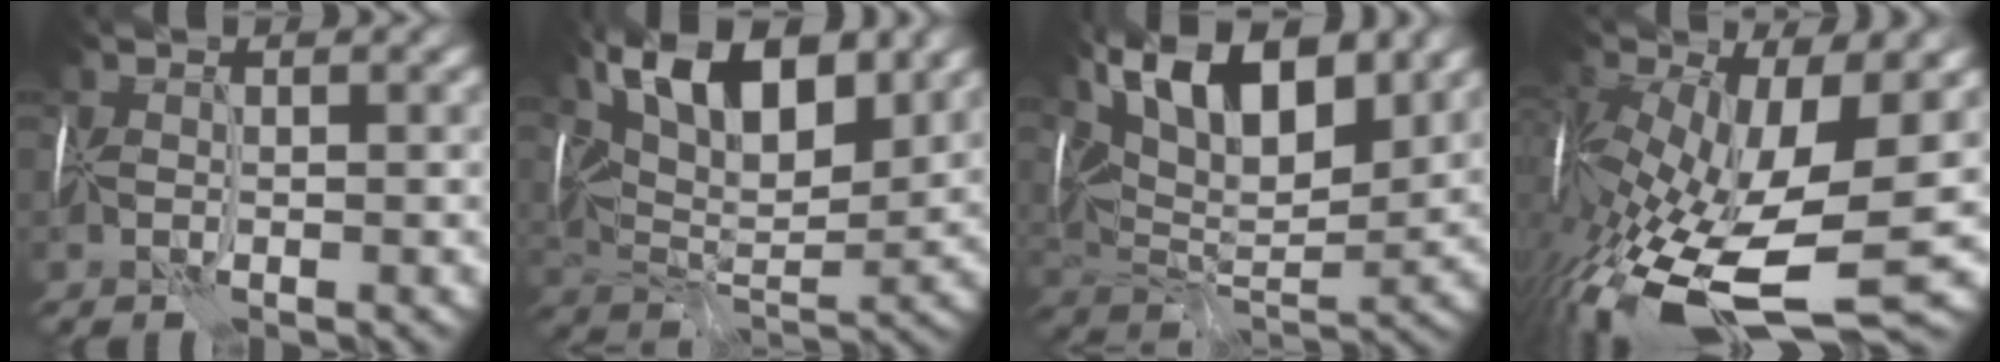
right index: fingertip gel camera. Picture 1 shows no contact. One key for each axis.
{"total": 11.7, "fx": 5.6, "fy": 5.2, "fz": 8.8, "tx": -0.143, "ty": 0.009, "tz": 0.092}
{"total": 13.5, "fx": 6.4, "fy": 5.9, "fz": 10.3, "tx": -0.167, "ty": 0.019, "tz": 0.105}
{"total": 15.3, "fx": -5.0, "fy": 6.4, "fz": 12.9, "tx": -0.269, "ty": -0.032, "tz": -0.076}